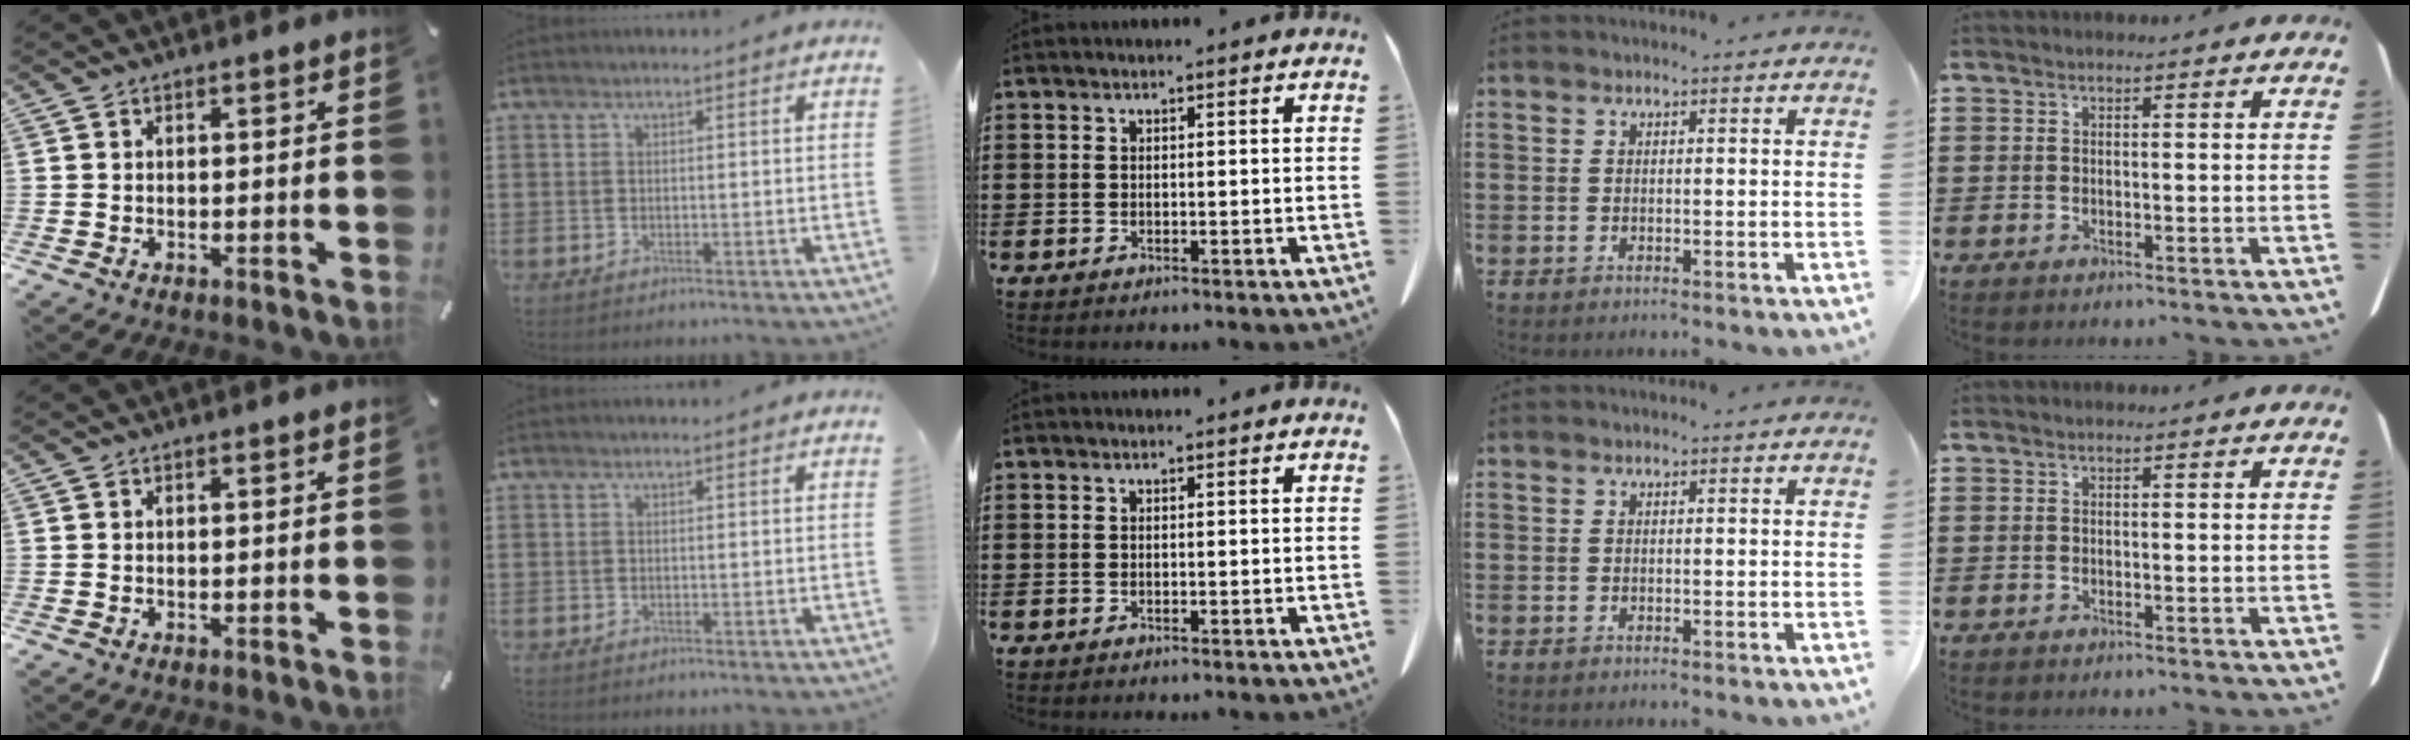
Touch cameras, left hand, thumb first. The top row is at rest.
{}